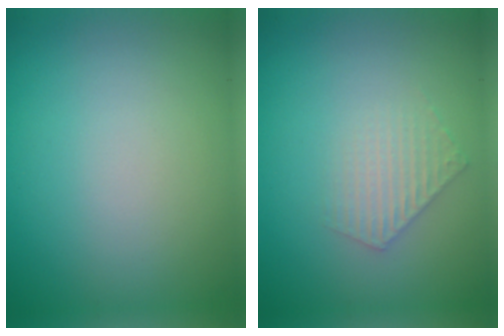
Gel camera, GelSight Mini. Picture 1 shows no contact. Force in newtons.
{"total": 1.9, "press": 1.9, "slide": 0.3}